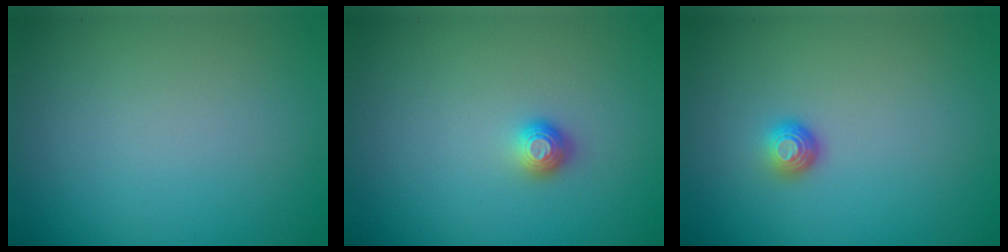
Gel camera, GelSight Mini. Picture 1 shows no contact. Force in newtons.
{"total": 1.0, "press": 0.9, "slide": 0.4}
{"total": 1.5, "press": 1.0, "slide": 1.1}